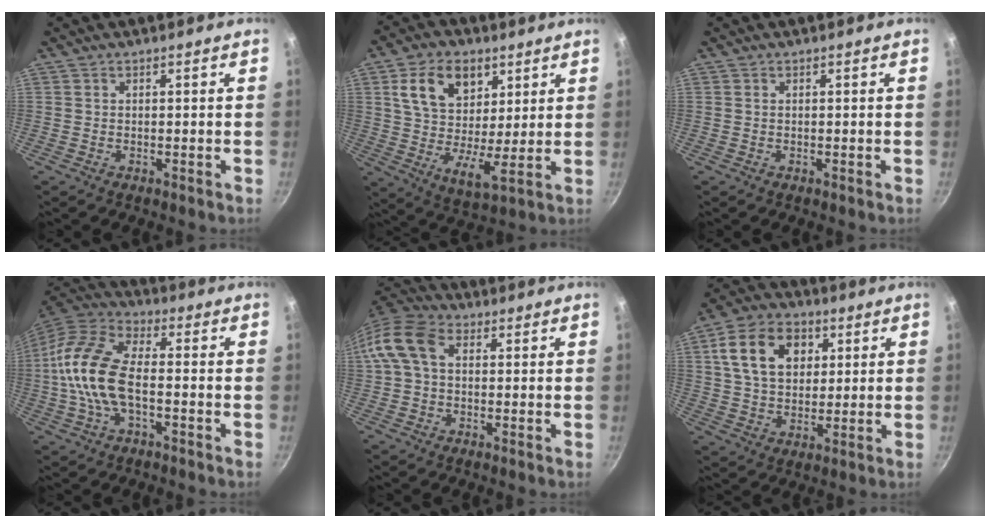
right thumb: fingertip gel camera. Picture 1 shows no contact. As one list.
[{"total": 14.4, "force": [6.1, 8.9, 9.6], "torque": [-0.140, -0.024, 0.103]}, {"total": 0.0}, {"total": 15.3, "force": [-1.8, 7.8, 13.0], "torque": [-0.252, 0.035, -0.050]}, {"total": 10.2, "force": [1.8, 6.9, 7.2], "torque": [-0.134, 0.024, 0.016]}, {"total": 14.2, "force": [4.3, 10.1, 9.0], "torque": [-0.140, 0.004, 0.066]}]